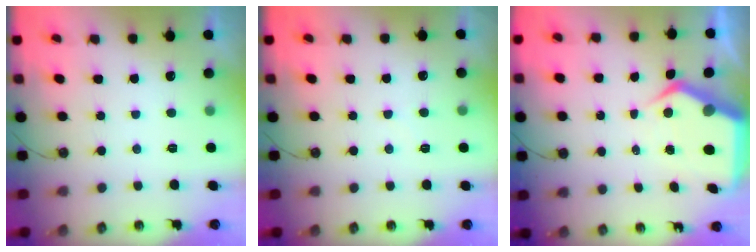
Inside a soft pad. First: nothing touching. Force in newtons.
{"total": 5.2, "press": 5.2, "slide": 0.7}
{"total": 8.4, "press": 8.3, "slide": 1.2}